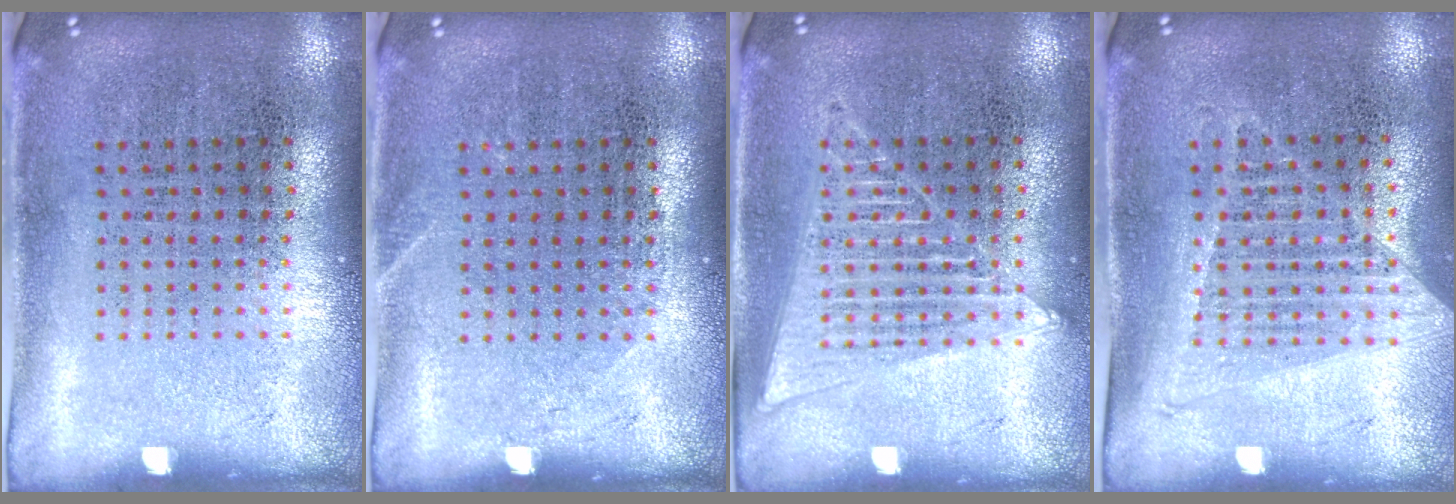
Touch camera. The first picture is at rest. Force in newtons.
{"total": 0.7, "press": 0.6, "slide": 0.2}
{"total": 1.4, "press": 1.4, "slide": 0.1}
{"total": 1.3, "press": 1.2, "slide": 0.6}